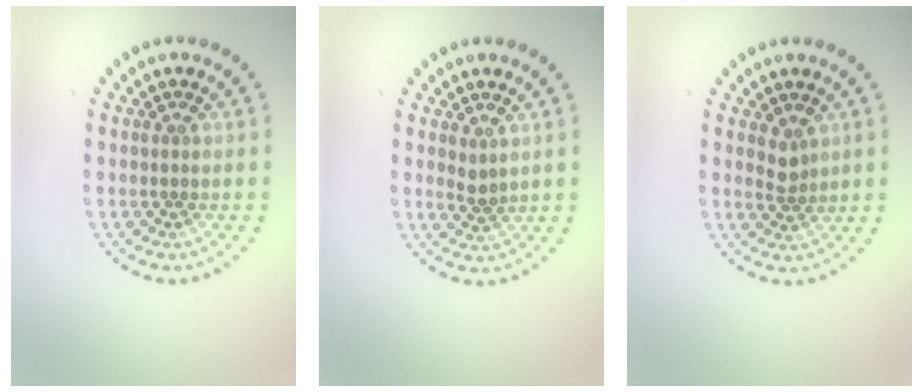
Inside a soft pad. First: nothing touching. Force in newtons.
{"total": 1.3, "press": 1.0, "slide": 0.8}
{"total": 1.6, "press": 1.2, "slide": 1.0}